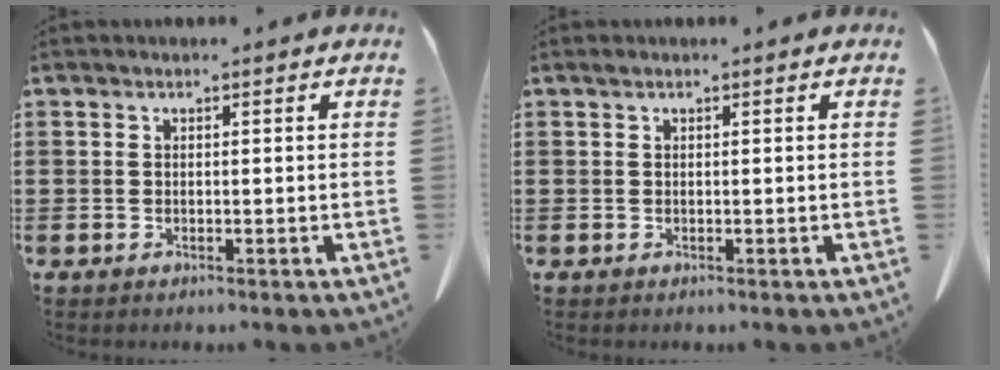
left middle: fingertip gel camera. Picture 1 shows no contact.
{"total": 0.0}